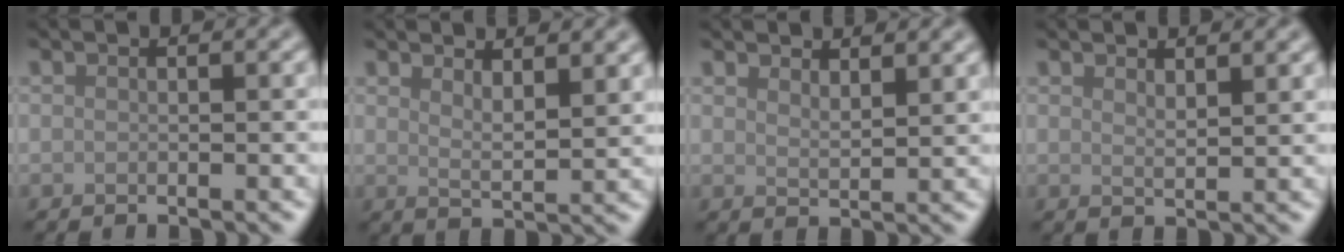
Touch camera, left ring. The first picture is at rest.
{"total": 3.3, "force": [2.3, 1.0, 2.2], "torque": [-0.031, -0.006, 0.040]}
{"total": 2.4, "force": [2.1, 0.6, 1.0], "torque": [-0.015, 0.000, 0.038]}
{"total": 1.7, "force": [1.4, 0.3, 0.8], "torque": [-0.012, -0.002, 0.025]}